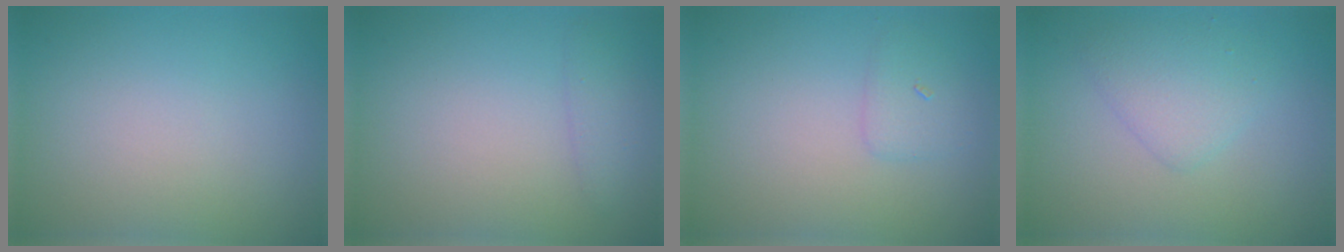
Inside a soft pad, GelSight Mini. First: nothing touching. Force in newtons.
{"total": 1.3, "press": 1.3, "slide": 0.0}
{"total": 1.4, "press": 1.4, "slide": 0.1}
{"total": 2.6, "press": 2.6, "slide": 0.1}